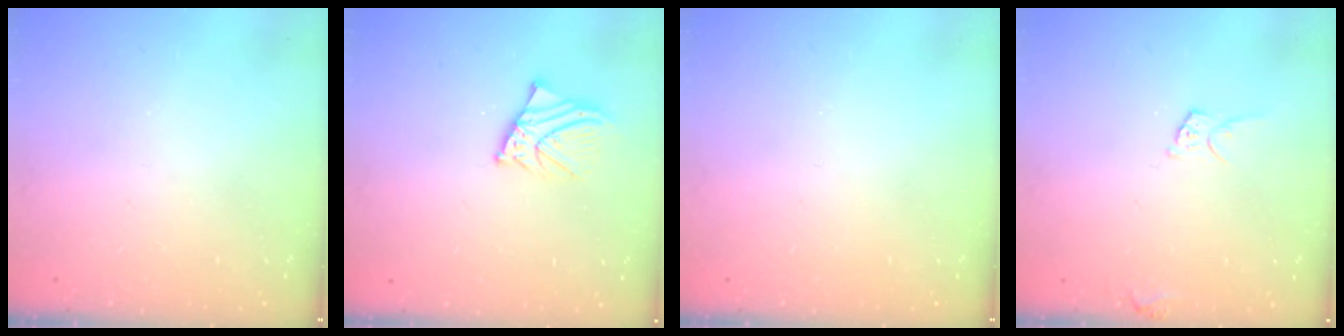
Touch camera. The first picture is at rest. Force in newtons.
{"total": 4.6, "press": 4.5, "slide": 0.7}
{"total": 0.0}
{"total": 5.9, "press": 5.9, "slide": 0.4}